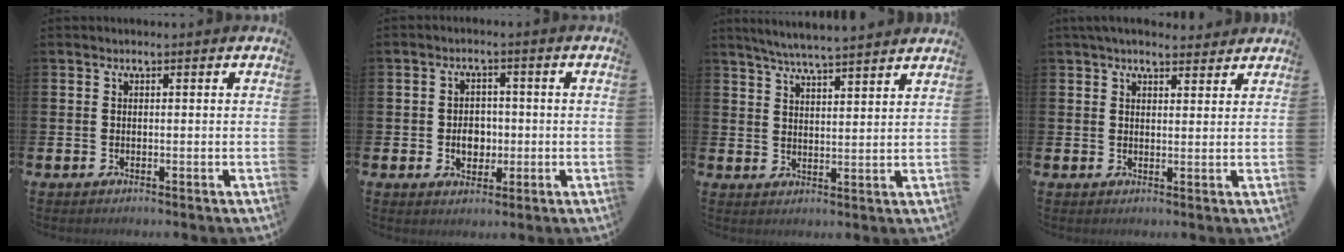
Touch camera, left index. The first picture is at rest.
{"total": 3.7, "force": [-0.6, 2.9, 2.2], "torque": [-0.024, -0.001, -0.020]}
{"total": 5.2, "force": [5.1, -0.5, 1.1], "torque": [-0.042, -0.027, 0.090]}
{"total": 3.6, "force": [3.3, 1.0, 1.1], "torque": [-0.018, -0.011, 0.059]}